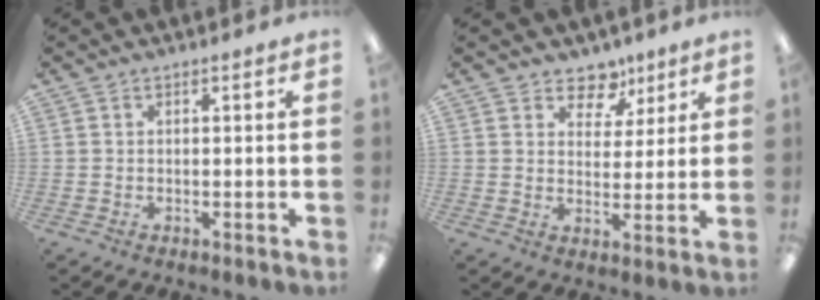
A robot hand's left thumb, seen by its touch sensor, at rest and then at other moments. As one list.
[{"total": 7.2, "force": [4.9, 5.0, 1.8], "torque": [-0.020, -0.031, 0.088]}]